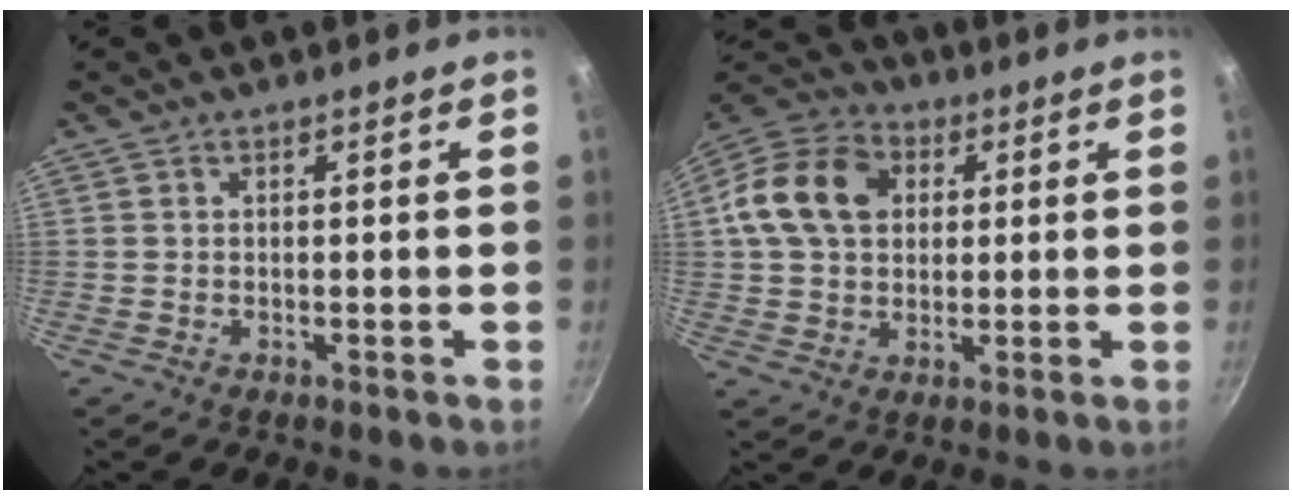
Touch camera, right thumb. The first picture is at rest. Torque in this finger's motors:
{"motor_torque": [-0.10, 2.04, 0.09, -0.08, 0.11]}